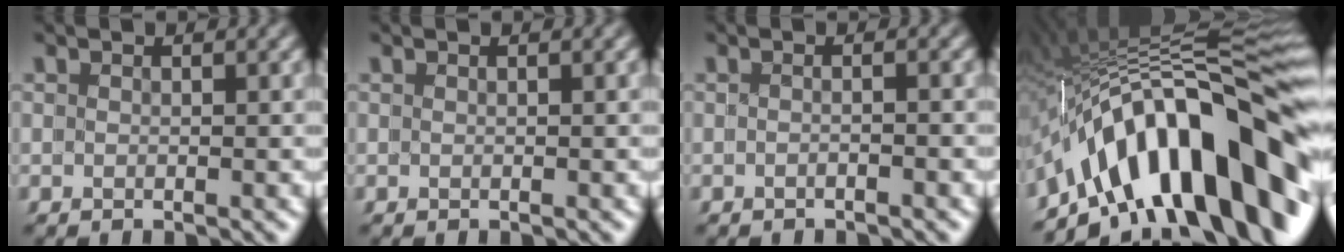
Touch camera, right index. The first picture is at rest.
{"total": 0.0}
{"total": 1.3, "force": [-0.9, -0.9, 0.0], "torque": [0.005, 0.003, -0.018]}
{"total": 16.9, "force": [-3.0, 7.3, 15.0], "torque": [-0.242, 0.012, -0.036]}